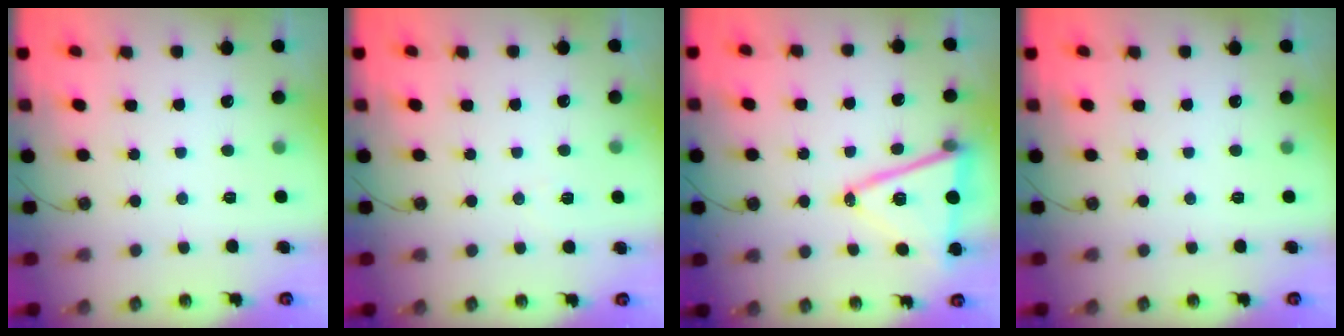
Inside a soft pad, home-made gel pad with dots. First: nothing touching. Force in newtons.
{"total": 3.9, "press": 3.7, "slide": 1.0}
{"total": 15.5, "press": 15.0, "slide": 4.1}
{"total": 0.0}